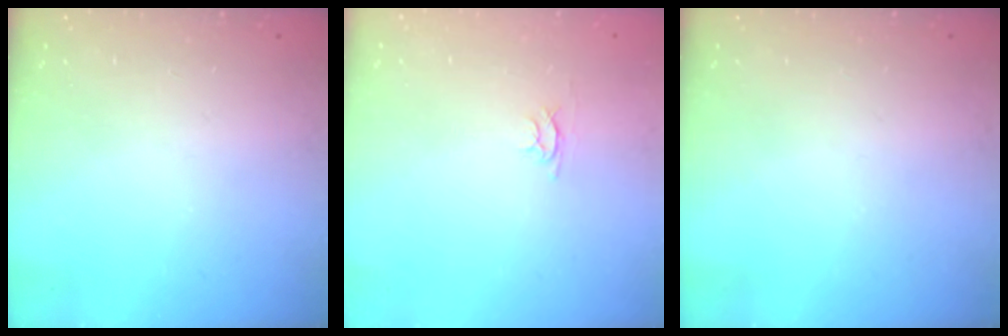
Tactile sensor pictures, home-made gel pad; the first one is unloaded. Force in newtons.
{"total": 2.4, "press": 2.4, "slide": 0.3}
{"total": 0.0}